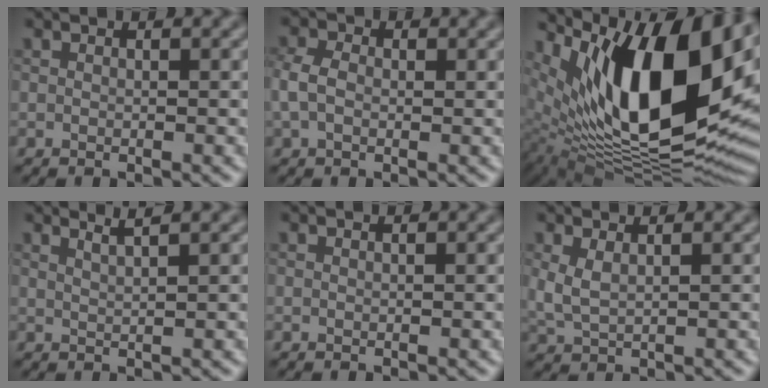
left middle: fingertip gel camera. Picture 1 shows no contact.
{"total": 2.1, "force": [-0.1, 1.6, 1.3], "torque": [-0.044, 0.003, -0.004]}
{"total": 17.3, "force": [5.6, 7.7, 14.4], "torque": [-0.226, -0.005, 0.095]}
{"total": 1.5, "force": [1.3, 0.2, 0.8], "torque": [-0.013, 0.007, 0.013]}
{"total": 0.0}
{"total": 1.4, "force": [0.5, 0.5, 1.2], "torque": [-0.043, -0.005, 0.018]}